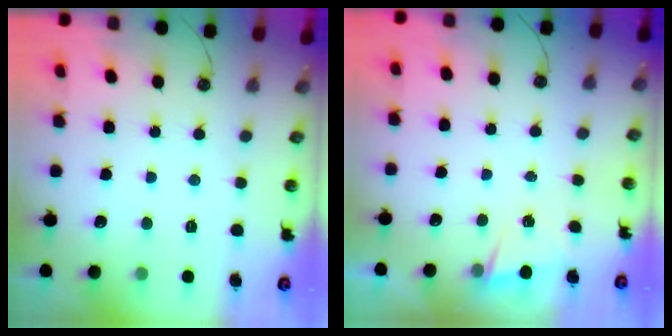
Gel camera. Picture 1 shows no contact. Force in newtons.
{"total": 1.3, "press": 0.7, "slide": 1.1}